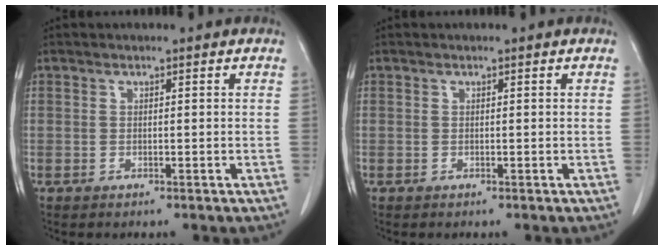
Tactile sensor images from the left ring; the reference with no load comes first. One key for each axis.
{"total": 0.0}